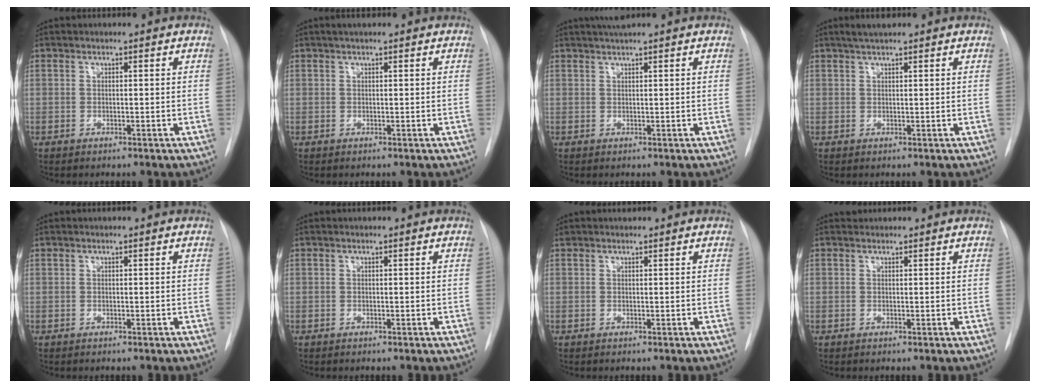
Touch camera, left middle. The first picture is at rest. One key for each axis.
{"total": 1.6, "fx": 1.2, "fy": 0.3, "fz": 1.1, "tx": -0.018, "ty": 0.013, "tz": 0.017}
{"total": 2.2, "fx": 1.8, "fy": -0.4, "fz": 1.1, "tx": -0.016, "ty": 0.013, "tz": 0.035}
{"total": 2.2, "fx": 1.8, "fy": 0.8, "fz": 1.2, "tx": -0.021, "ty": 0.013, "tz": 0.028}
{"total": 0.0}
{"total": 0.0}
{"total": 0.7, "fx": 0.6, "fy": 0.2, "fz": -0.1, "tx": -0.008, "ty": 0.010, "tz": 0.014}
{"total": 0.7, "fx": 0.6, "fy": 0.2, "fz": -0.2, "tx": -0.003, "ty": 0.011, "tz": 0.013}